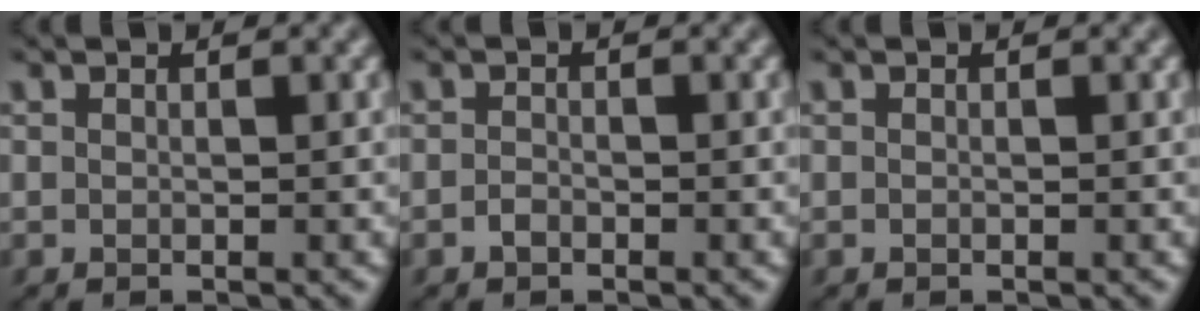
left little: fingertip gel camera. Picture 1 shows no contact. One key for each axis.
{"total": 0.8, "fx": -0.6, "fy": 0.5, "fz": 0.3, "tx": -0.007, "ty": -0.001, "tz": -0.015}
{"total": 0.0}